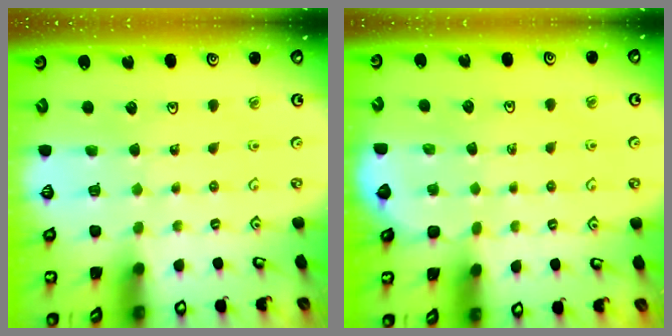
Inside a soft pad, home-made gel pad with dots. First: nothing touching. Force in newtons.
{"total": 2.1, "press": 2.1, "slide": 0.2}